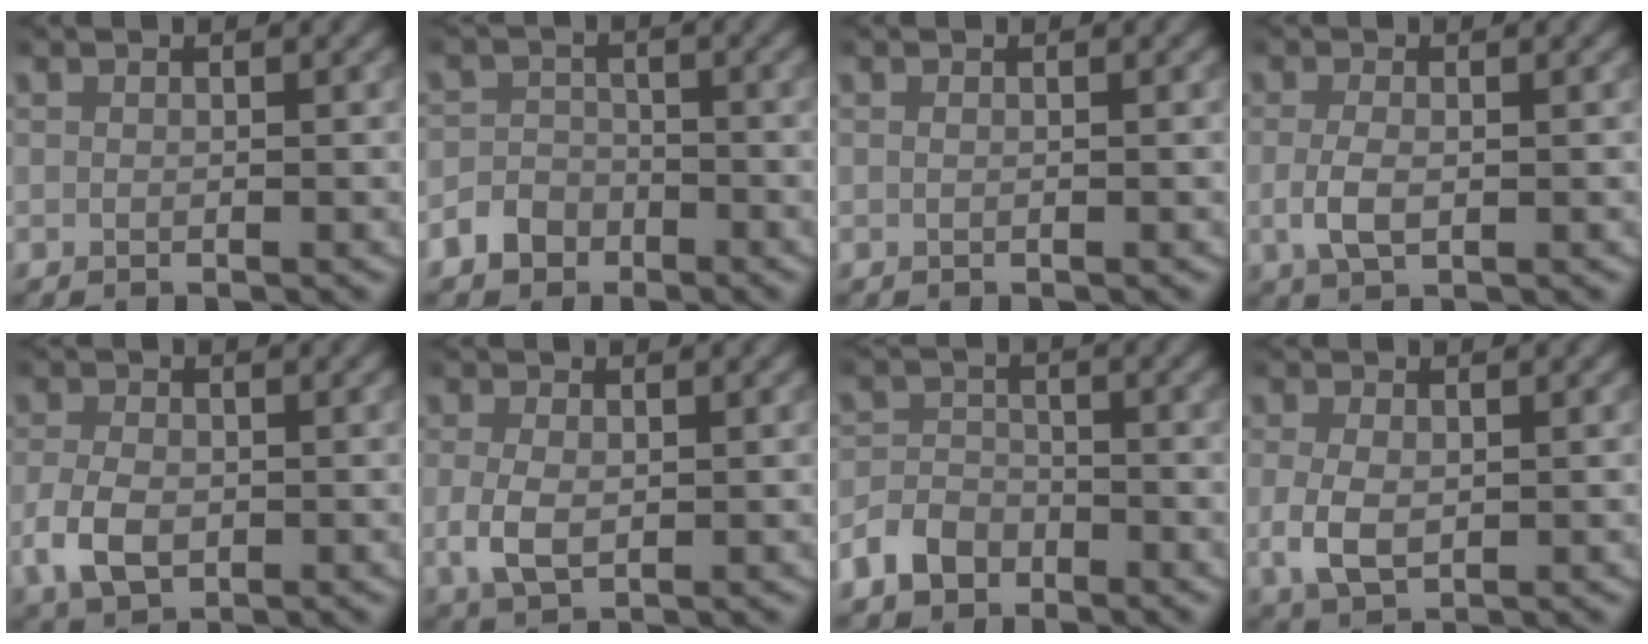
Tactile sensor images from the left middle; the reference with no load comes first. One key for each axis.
{"total": 4.0, "fx": -2.6, "fy": 3.0, "fz": 0.5, "tx": -0.012, "ty": -0.003, "tz": -0.050}
{"total": 0.0}
{"total": 2.6, "fx": -0.3, "fy": 1.3, "fz": 2.2, "tx": -0.057, "ty": -0.009, "tz": 0.000}
{"total": 4.0, "fx": -1.1, "fy": 2.7, "fz": 2.7, "tx": -0.066, "ty": -0.012, "tz": -0.013}
{"total": 3.2, "fx": -0.3, "fy": 1.9, "fz": 2.5, "tx": -0.067, "ty": -0.012, "tz": 0.003}
{"total": 4.0, "fx": -2.8, "fy": 2.7, "fz": 0.9, "tx": -0.020, "ty": -0.001, "tz": -0.054}
{"total": 3.7, "fx": -0.5, "fy": 2.4, "fz": 2.8, "tx": -0.073, "ty": -0.013, "tz": 0.003}